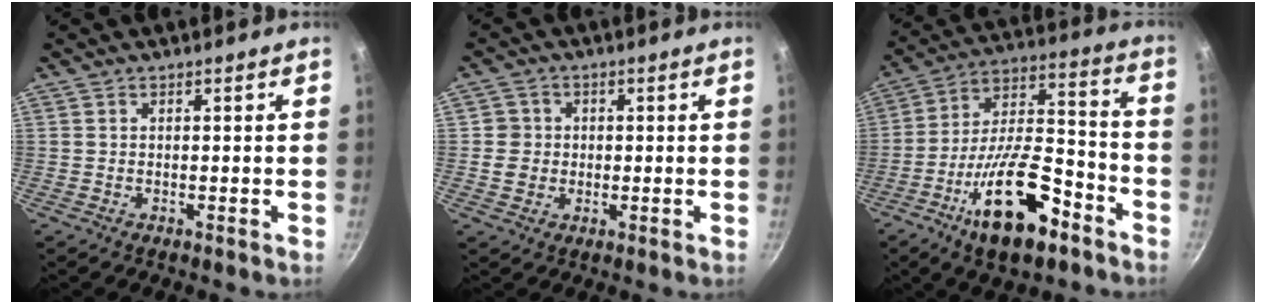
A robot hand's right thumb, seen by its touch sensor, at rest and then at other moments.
{"total": 3.9, "force": [-0.1, 3.8, 0.7], "torque": [0.008, 0.007, -0.005]}
{"total": 20.2, "force": [-10.2, 8.4, 15.2], "torque": [-0.233, 0.060, -0.175]}